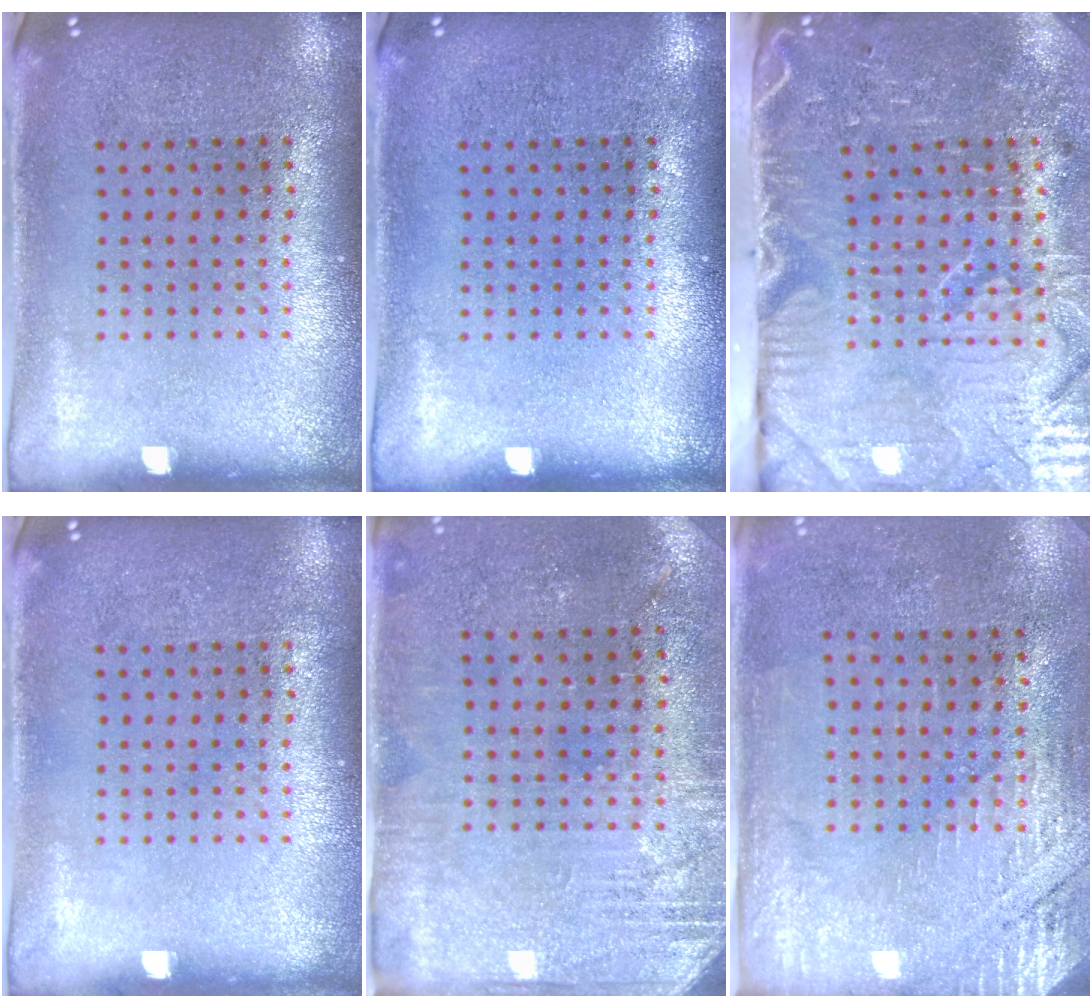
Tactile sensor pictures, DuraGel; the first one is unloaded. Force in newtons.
{"total": 0.0}
{"total": 5.3, "press": 4.4, "slide": 2.9}
{"total": 0.0}
{"total": 2.8, "press": 2.5, "slide": 1.2}
{"total": 2.7, "press": 2.4, "slide": 1.2}